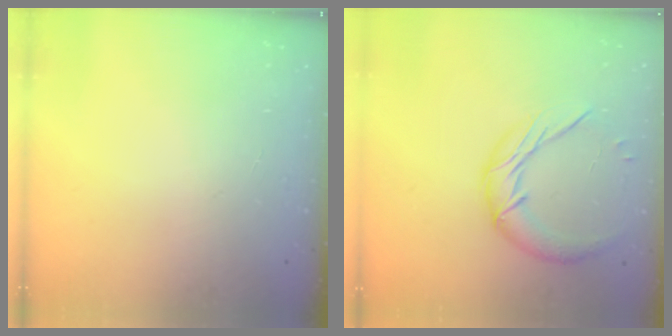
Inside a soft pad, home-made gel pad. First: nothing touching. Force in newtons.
{"total": 11.5, "press": 11.5, "slide": 0.8}